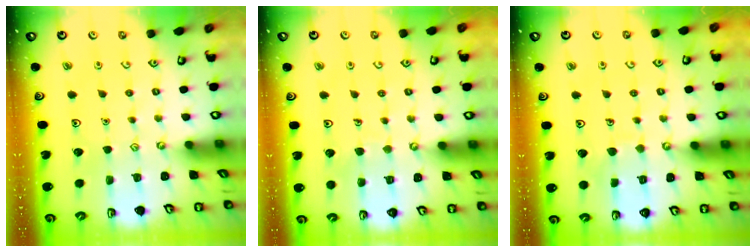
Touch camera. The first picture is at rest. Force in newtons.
{"total": 3.6, "press": 3.6, "slide": 0.2}
{"total": 4.6, "press": 4.6, "slide": 0.3}